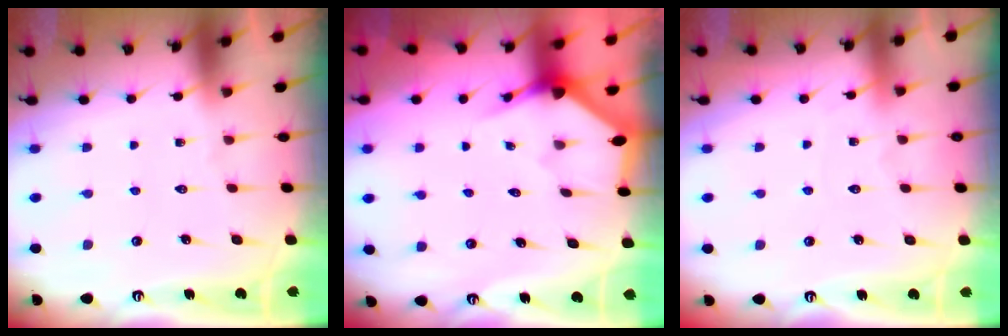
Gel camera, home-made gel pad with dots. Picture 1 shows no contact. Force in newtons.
{"total": 3.1, "press": 3.1, "slide": 0.2}
{"total": 2.9, "press": 2.9, "slide": 0.4}